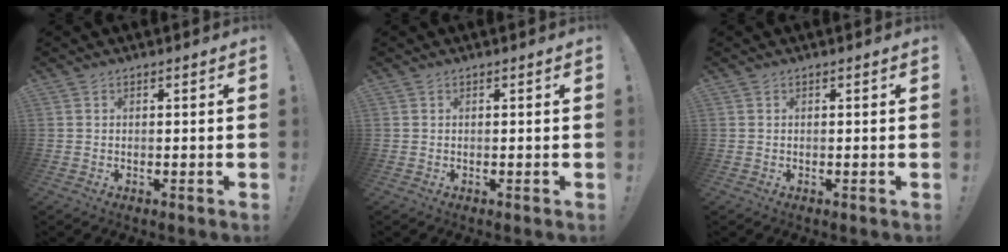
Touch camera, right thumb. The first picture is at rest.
{"total": 0.0}
{"total": 0.0}